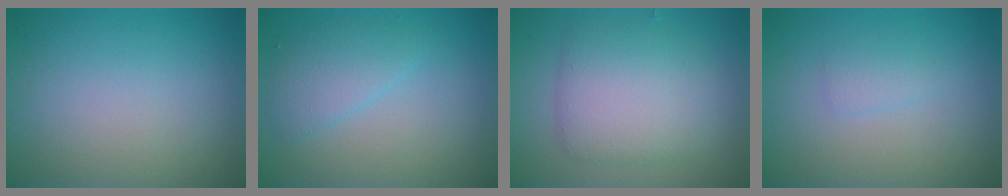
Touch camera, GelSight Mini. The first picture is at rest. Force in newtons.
{"total": 2.5, "press": 2.5, "slide": 0.1}
{"total": 5.1, "press": 5.1, "slide": 0.1}
{"total": 1.1, "press": 1.1, "slide": 0.0}